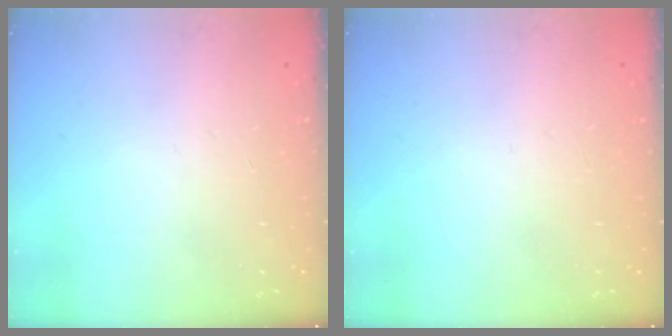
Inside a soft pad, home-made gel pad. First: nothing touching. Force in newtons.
{"total": 0.0}